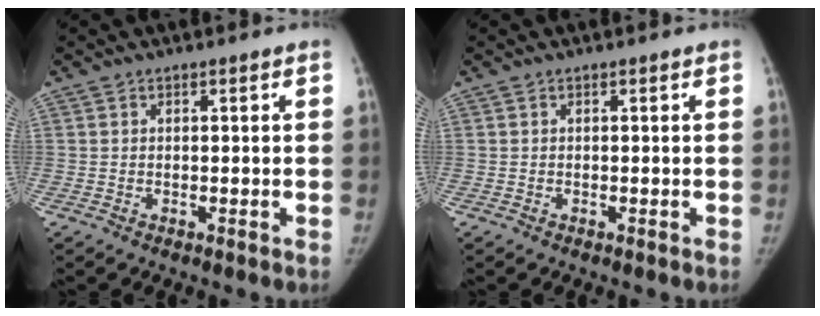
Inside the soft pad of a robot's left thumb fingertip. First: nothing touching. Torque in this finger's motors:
{"motor_torque": [0.07, 0.07, 0.19, -0.21, 0.00]}